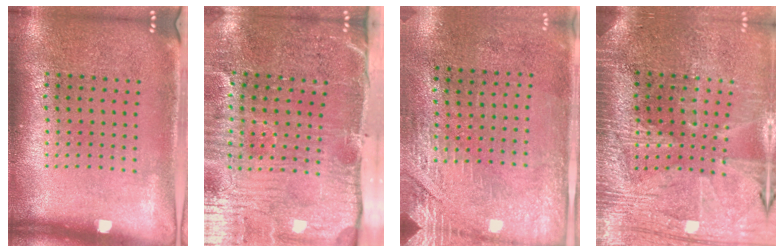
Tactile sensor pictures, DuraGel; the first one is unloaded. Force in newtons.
{"total": 5.2, "press": 4.3, "slide": 2.9}
{"total": 2.9, "press": 2.5, "slide": 1.5}
{"total": 3.5, "press": 3.3, "slide": 1.2}